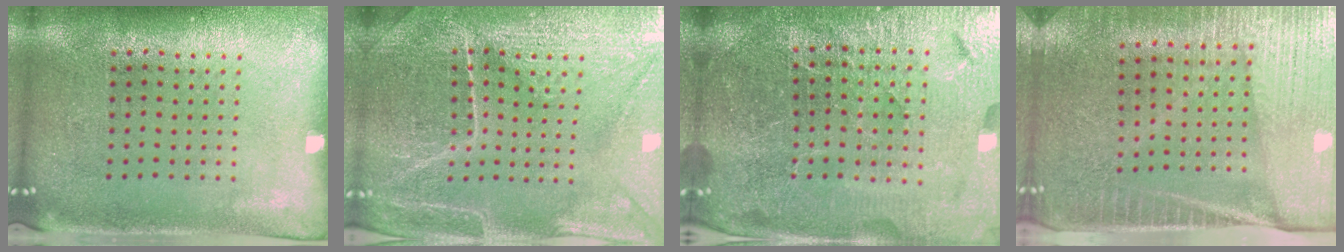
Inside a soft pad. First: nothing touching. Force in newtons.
{"total": 4.3, "press": 4.2, "slide": 1.0}
{"total": 6.0, "press": 5.3, "slide": 2.7}
{"total": 4.1, "press": 3.7, "slide": 1.8}